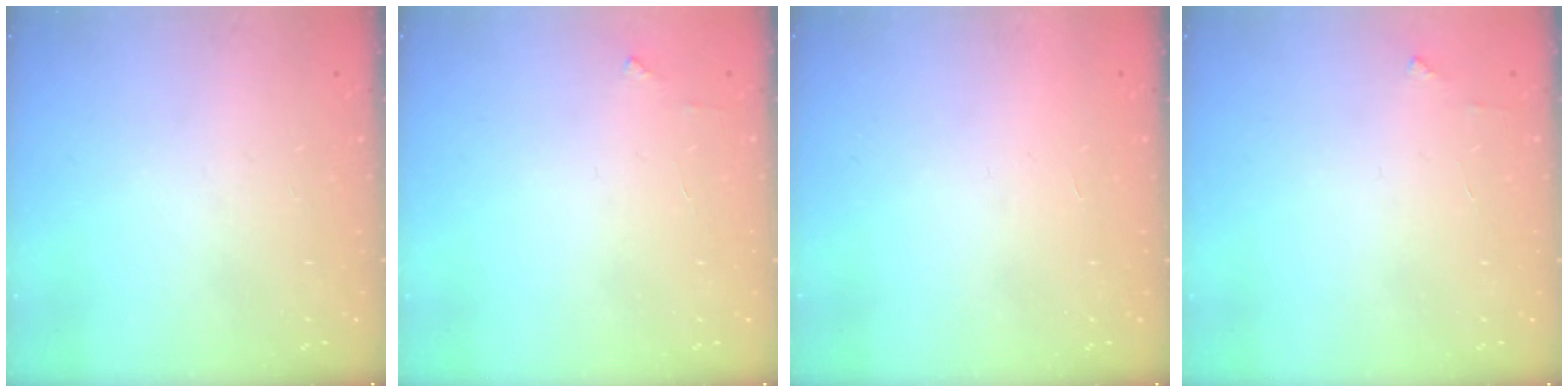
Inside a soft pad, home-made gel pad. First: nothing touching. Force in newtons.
{"total": 2.6, "press": 2.6, "slide": 0.2}
{"total": 1.7, "press": 1.7, "slide": 0.1}
{"total": 2.6, "press": 2.6, "slide": 0.2}